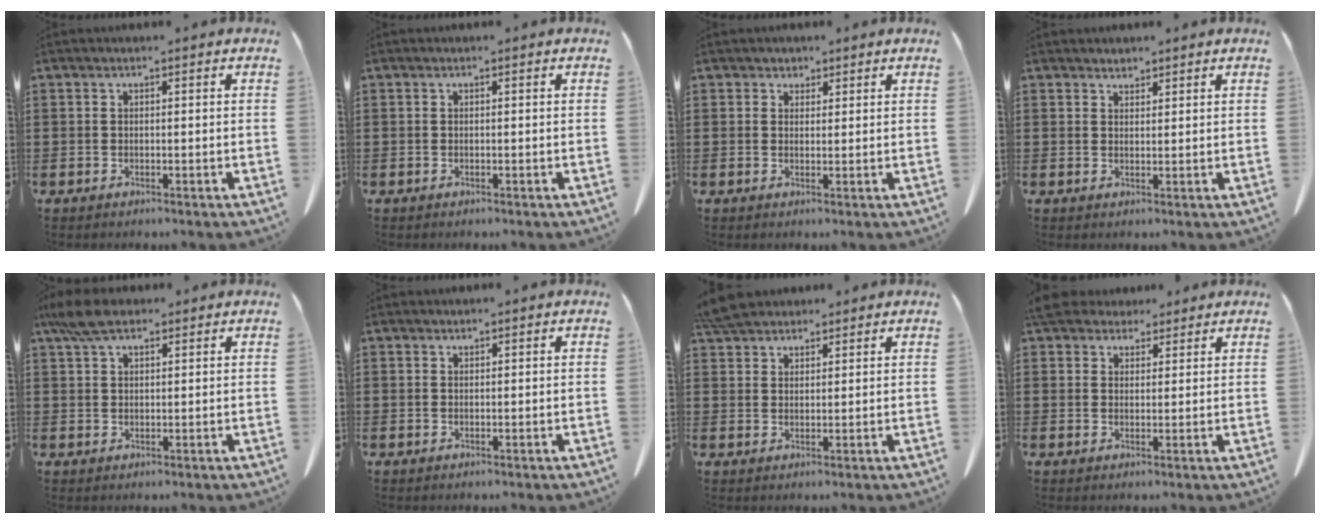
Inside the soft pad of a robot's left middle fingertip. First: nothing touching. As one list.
[{"total": 0.0}, {"total": 1.7, "force": [1.5, 0.9, 0.0], "torque": [0.002, -0.001, 0.028]}, {"total": 1.7, "force": [1.7, 0.4, -0.1], "torque": [-0.002, 0.001, 0.035]}, {"total": 5.5, "force": [3.8, 2.0, 3.4], "torque": [-0.077, 0.001, 0.073]}, {"total": 0.6, "force": [0.6, 0.1, 0.0], "torque": [-0.003, -0.003, 0.013]}, {"total": 5.1, "force": [4.8, 1.3, 1.3], "torque": [-0.041, -0.007, 0.094]}, {"total": 5.1, "force": [4.5, 1.9, 1.4], "torque": [-0.035, -0.006, 0.087]}]